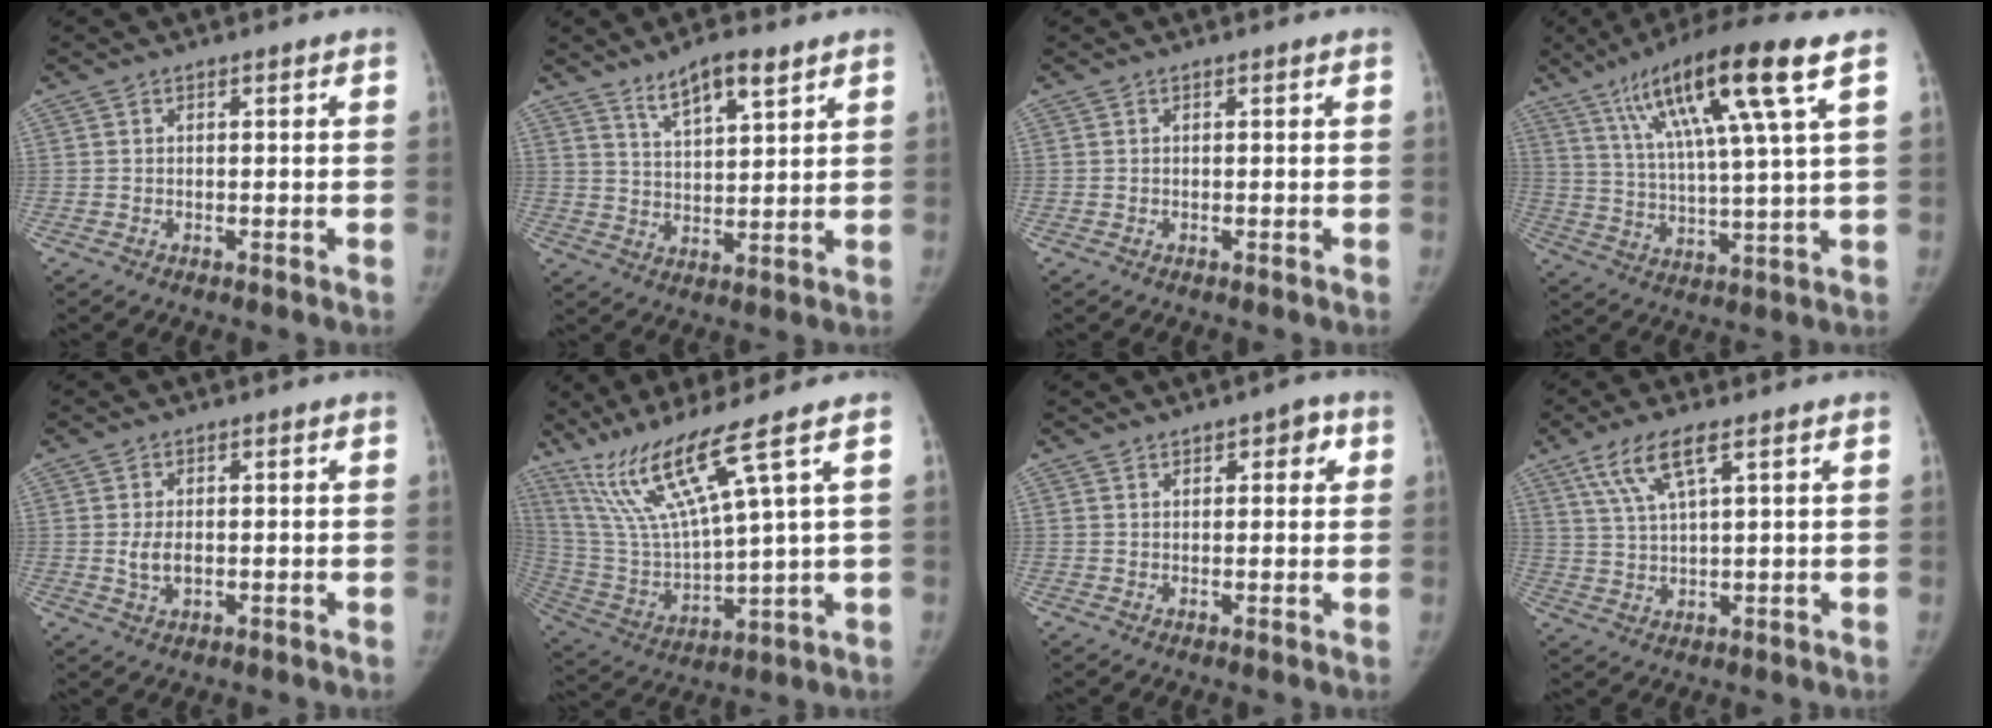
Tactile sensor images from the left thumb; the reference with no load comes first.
{"total": 8.1, "force": [5.6, 2.2, 5.4], "torque": [-0.082, -0.032, 0.100]}
{"total": 0.0}
{"total": 18.6, "force": [9.2, 1.4, 16.1], "torque": [-0.279, -0.019, 0.157]}
{"total": 3.5, "force": [-0.2, 2.0, 2.8], "torque": [-0.050, -0.001, -0.001]}
{"total": 15.6, "force": [8.9, 0.2, 12.8], "torque": [-0.260, -0.043, 0.182]}
{"total": 3.6, "force": [1.6, 1.9, 2.6], "torque": [-0.013, -0.001, 0.016]}
{"total": 7.7, "force": [4.0, 1.8, 6.4], "torque": [-0.141, -0.008, 0.084]}